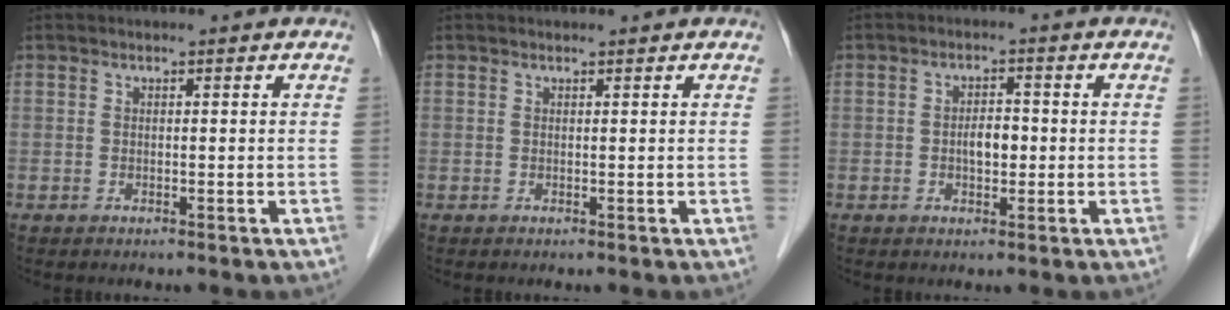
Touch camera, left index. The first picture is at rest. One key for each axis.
{"total": 0.6, "fx": 0.6, "fy": 0.0, "fz": 0.1, "tx": -0.006, "ty": 0.005, "tz": 0.011}
{"total": 3.0, "fx": -0.3, "fy": 1.5, "fz": 2.5, "tx": -0.043, "ty": 0.004, "tz": -0.005}